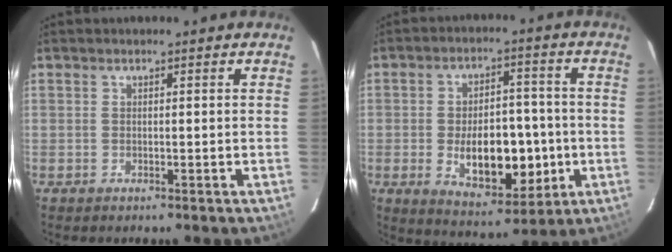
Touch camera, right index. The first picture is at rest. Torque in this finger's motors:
{"motor_torque": [1.29, -0.58, 0.47, 0.12]}